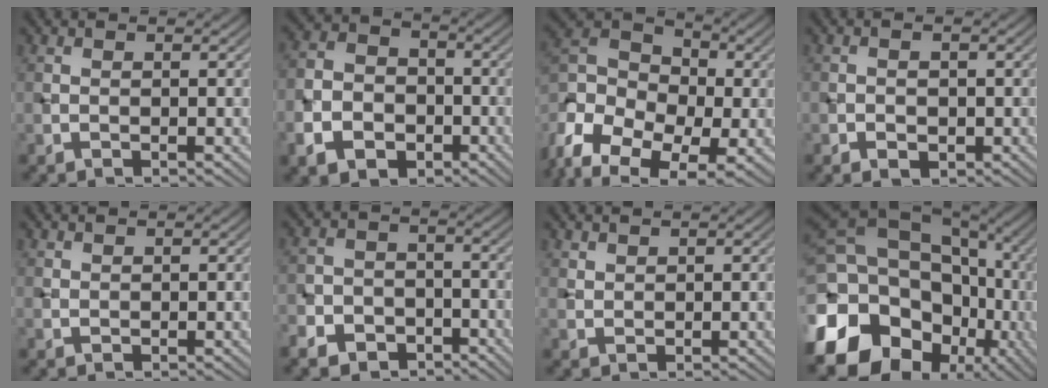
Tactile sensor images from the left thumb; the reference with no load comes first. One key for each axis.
{"total": 8.4, "fx": -3.9, "fy": 6.3, "fz": 4.1, "tx": -0.105, "ty": -0.021, "tz": -0.081}
{"total": 16.8, "fx": -7.9, "fy": 11.4, "fz": 9.6, "tx": -0.274, "ty": -0.016, "tz": -0.115}
{"total": 2.2, "fx": -0.7, "fy": 1.5, "fz": 1.4, "tx": -0.022, "ty": -0.003, "tz": -0.011}
{"total": 0.7, "fx": 0.7, "fy": 0.2, "fz": 0.1, "tx": -0.005, "ty": 0.000, "tz": 0.016}
{"total": 6.4, "fx": -4.5, "fy": 4.1, "fz": 2.1, "tx": -0.041, "ty": -0.008, "tz": -0.087}
{"total": 1.3, "fx": 1.2, "fy": 0.5, "fz": 0.4, "tx": -0.014, "ty": 0.001, "tz": 0.031}
{"total": 21.4, "fx": -7.3, "fy": 16.8, "fz": 11.0, "tx": -0.243, "ty": -0.028, "tz": -0.115}